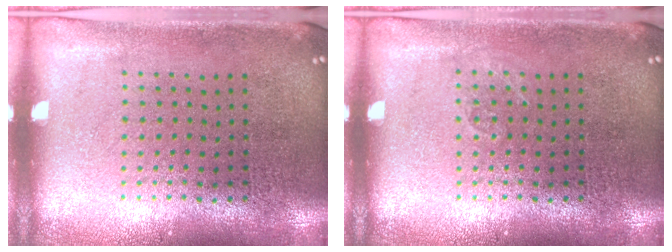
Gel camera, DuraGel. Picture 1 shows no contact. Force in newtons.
{"total": 0.7, "press": 0.7, "slide": 0.1}